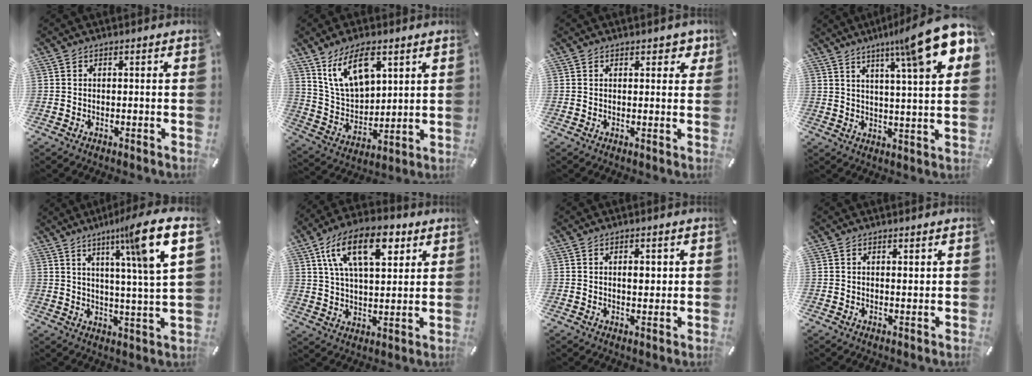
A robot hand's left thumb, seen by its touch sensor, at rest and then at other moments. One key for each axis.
{"total": 12.8, "fx": 7.6, "fy": 7.1, "fz": 7.4, "tx": -0.167, "ty": -0.023, "tz": 0.140}
{"total": 2.6, "fx": 1.6, "fy": 1.5, "fz": 1.4, "tx": -0.008, "ty": -0.003, "tz": 0.022}
{"total": 16.1, "fx": 9.6, "fy": 1.6, "fz": 12.8, "tx": -0.190, "ty": -0.057, "tz": 0.141}
{"total": 15.1, "fx": 8.5, "fy": 0.6, "fz": 12.5, "tx": -0.192, "ty": -0.045, "tz": 0.118}
{"total": 17.1, "fx": 8.0, "fy": 8.6, "fz": 12.4, "tx": -0.210, "ty": -0.012, "tz": 0.135}
{"total": 3.4, "fx": 0.6, "fy": 2.0, "fz": 2.6, "tx": -0.030, "ty": -0.002, "tz": 0.003}
{"total": 1.2, "fx": 0.6, "fy": 0.5, "fz": 0.9, "tx": -0.018, "ty": 0.001, "tz": 0.010}